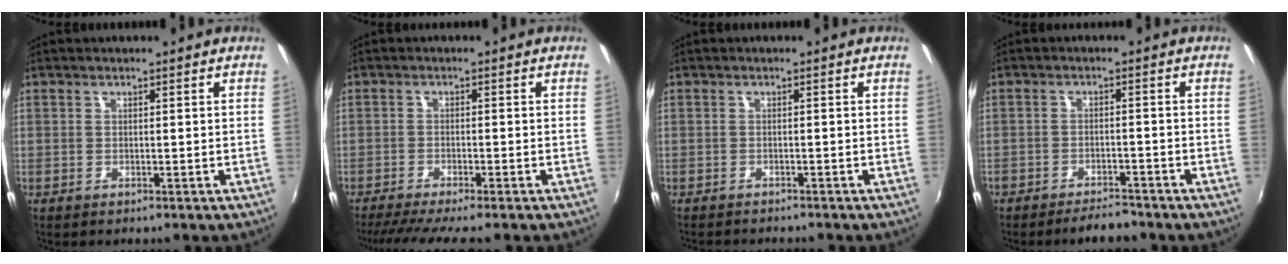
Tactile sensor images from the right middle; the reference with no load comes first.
{"total": 7.5, "force": [-6.4, -0.4, 3.8], "torque": [-0.086, -0.020, -0.102]}
{"total": 3.4, "force": [-3.2, 0.4, 1.0], "torque": [-0.028, -0.014, -0.050]}
{"total": 5.2, "force": [-4.7, 1.5, 1.7], "torque": [-0.048, -0.001, -0.070]}